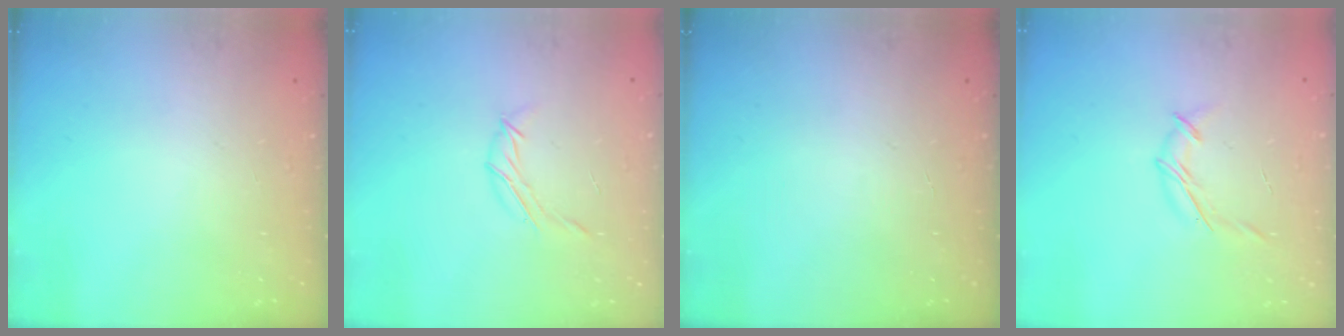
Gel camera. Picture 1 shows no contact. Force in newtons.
{"total": 6.1, "press": 5.9, "slide": 1.4}
{"total": 0.0}
{"total": 6.8, "press": 6.7, "slide": 0.9}